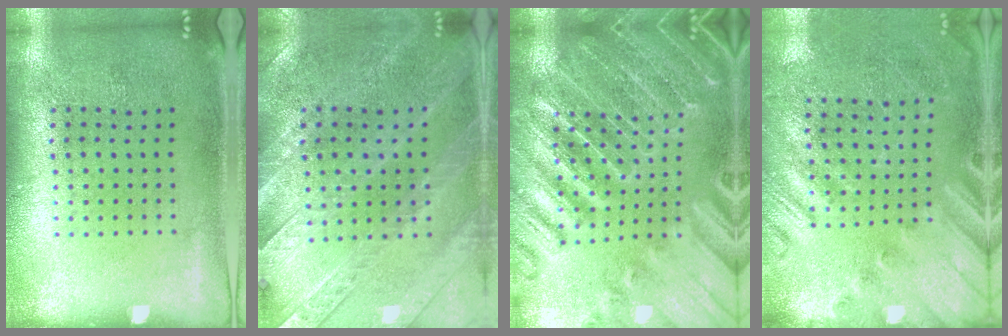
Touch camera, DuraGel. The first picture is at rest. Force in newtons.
{"total": 2.9, "press": 2.7, "slide": 1.1}
{"total": 3.6, "press": 3.4, "slide": 0.9}
{"total": 2.4, "press": 2.0, "slide": 1.3}